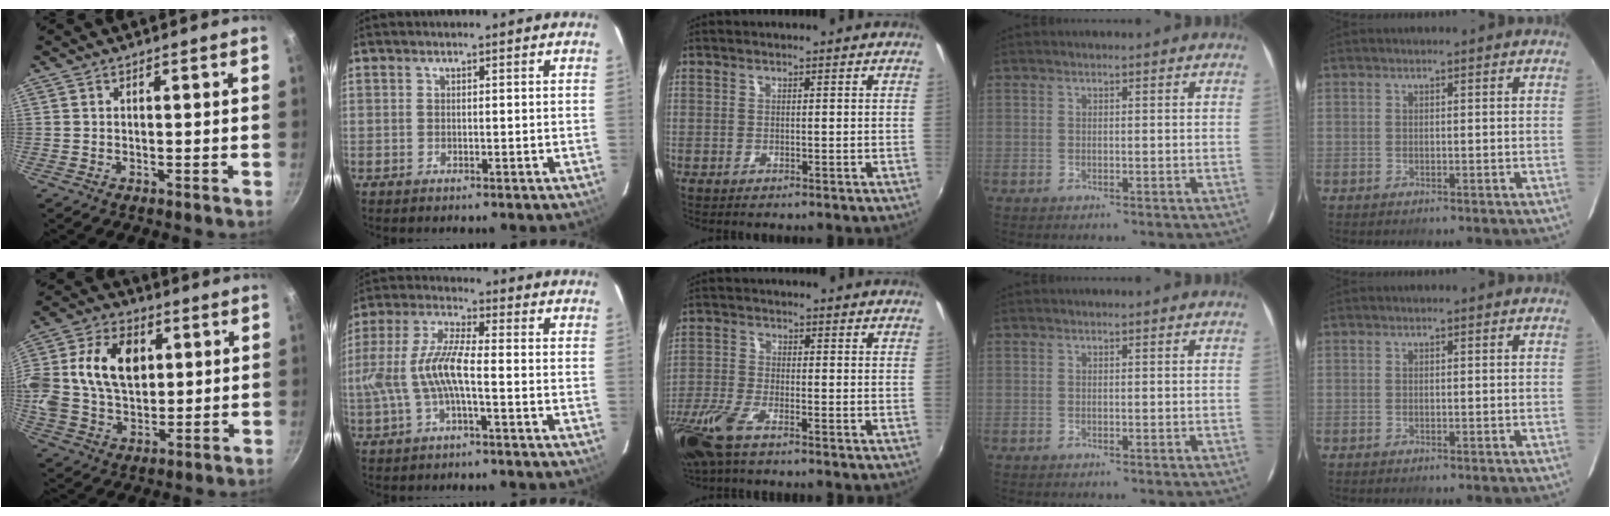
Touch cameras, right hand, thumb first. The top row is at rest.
{"thumb": {"total": 20.0, "force": [3.9, 14.1, 13.6], "torque": [-0.267, 0.021, 0.066]}, "index": {"total": 10.1, "force": [-2.3, 2.2, 9.6], "torque": [-0.208, 0.005, -0.039]}, "middle": {"total": 9.9, "force": [-6.7, 3.0, 6.7], "torque": [-0.165, -0.031, -0.138]}}